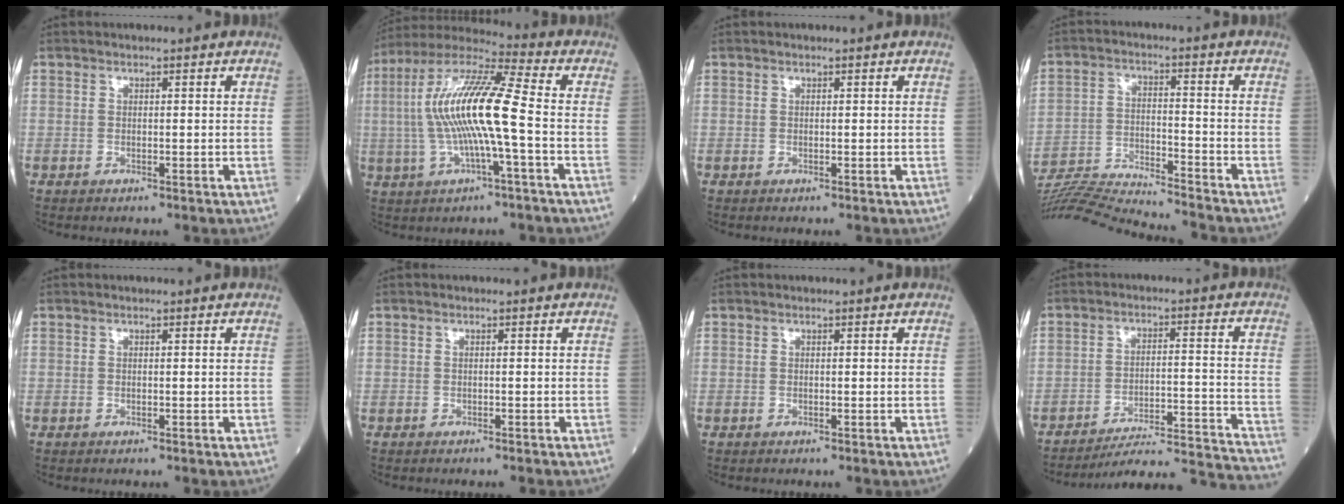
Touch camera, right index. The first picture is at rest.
{"total": 14.5, "force": [-1.1, 0.9, 14.5], "torque": [-0.287, 0.015, -0.028]}
{"total": 0.0}
{"total": 16.0, "force": [-15.5, -1.2, 3.9], "torque": [-0.065, -0.005, -0.257]}
{"total": 0.0}
{"total": 1.4, "force": [-1.2, -0.1, 0.6], "torque": [-0.004, 0.001, -0.016]}
{"total": 0.0}
{"total": 20.4, "force": [-19.8, -1.8, 4.5], "torque": [-0.025, -0.009, -0.271]}